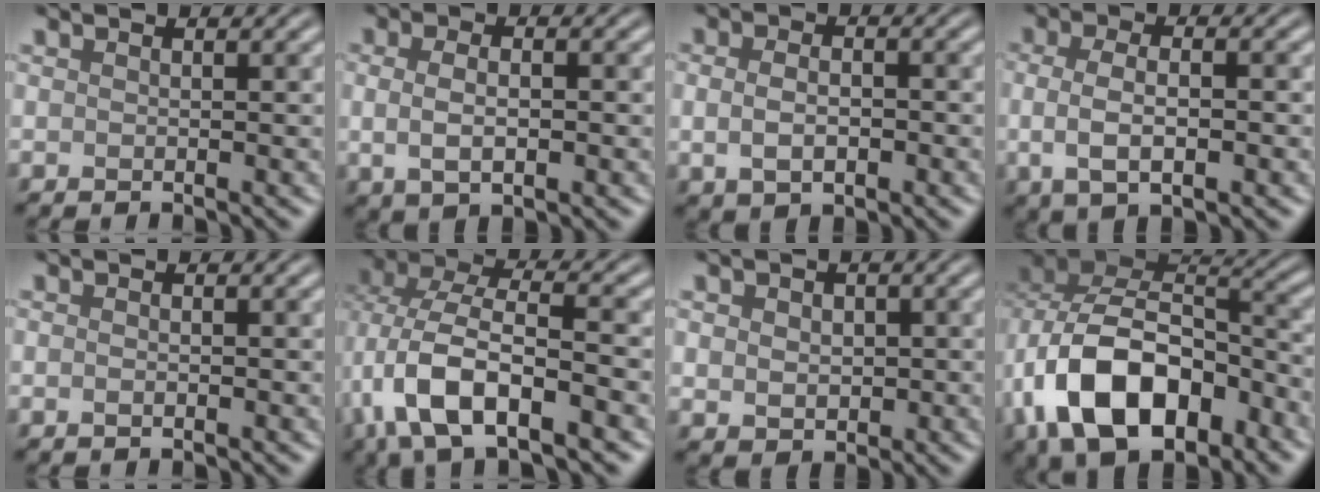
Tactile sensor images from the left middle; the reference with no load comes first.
{"total": 3.7, "force": [0.0, 2.0, 3.1], "torque": [-0.051, -0.004, 0.002]}
{"total": 3.5, "force": [-0.4, 2.3, 2.7], "torque": [-0.042, 0.001, -0.004]}
{"total": 4.6, "force": [-0.4, 1.9, 4.1], "torque": [-0.084, -0.008, 0.000]}
{"total": 0.8, "force": [-0.2, 0.4, 0.6], "torque": [-0.007, -0.003, -0.005]}
{"total": 10.4, "force": [-2.7, 5.1, 8.7], "torque": [-0.176, 0.000, -0.051]}
{"total": 2.8, "force": [0.4, 2.3, 1.5], "torque": [-0.023, 0.003, 0.002]}
{"total": 12.7, "force": [-4.3, 7.9, 8.9], "torque": [-0.162, -0.005, -0.075]}